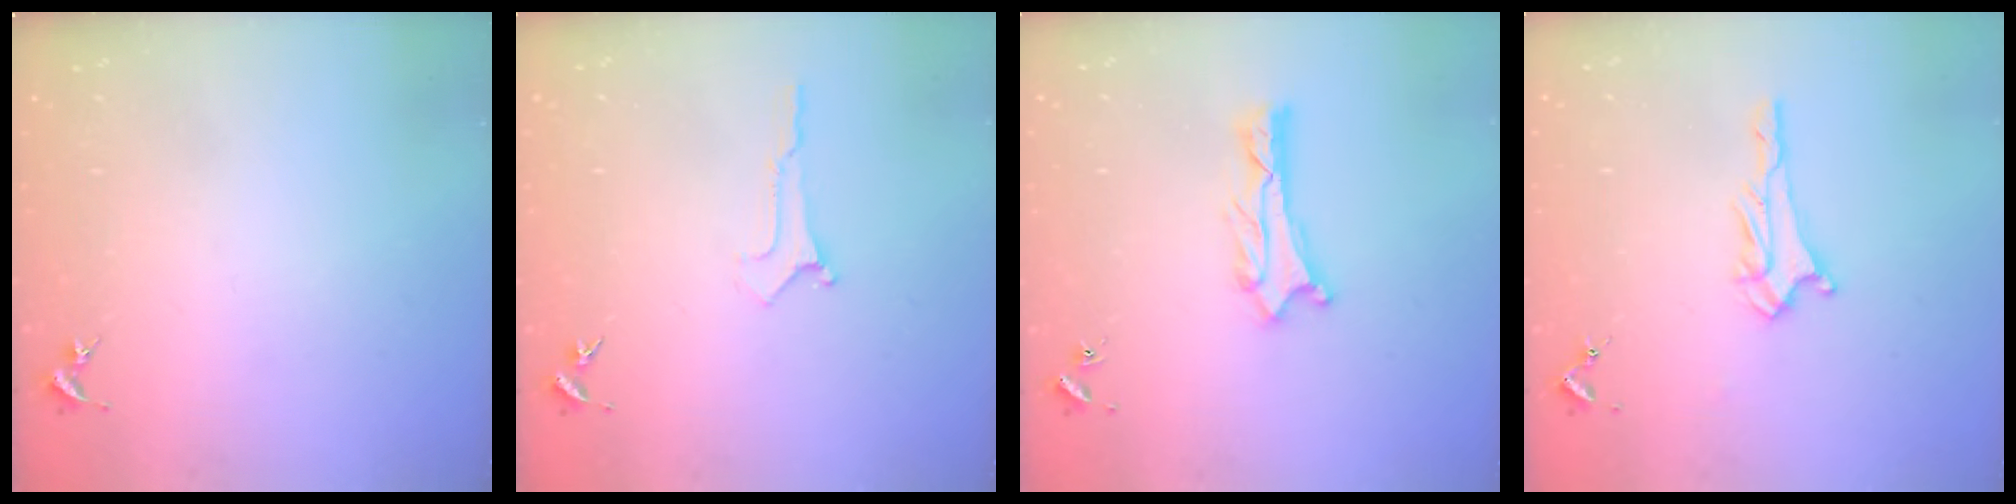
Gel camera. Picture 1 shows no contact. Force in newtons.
{"total": 0.0}
{"total": 0.7, "press": 0.7, "slide": 0.1}
{"total": 2.6, "press": 2.6, "slide": 0.3}